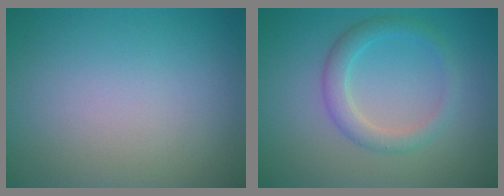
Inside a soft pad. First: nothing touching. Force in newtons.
{"total": 2.7, "press": 2.7, "slide": 0.1}